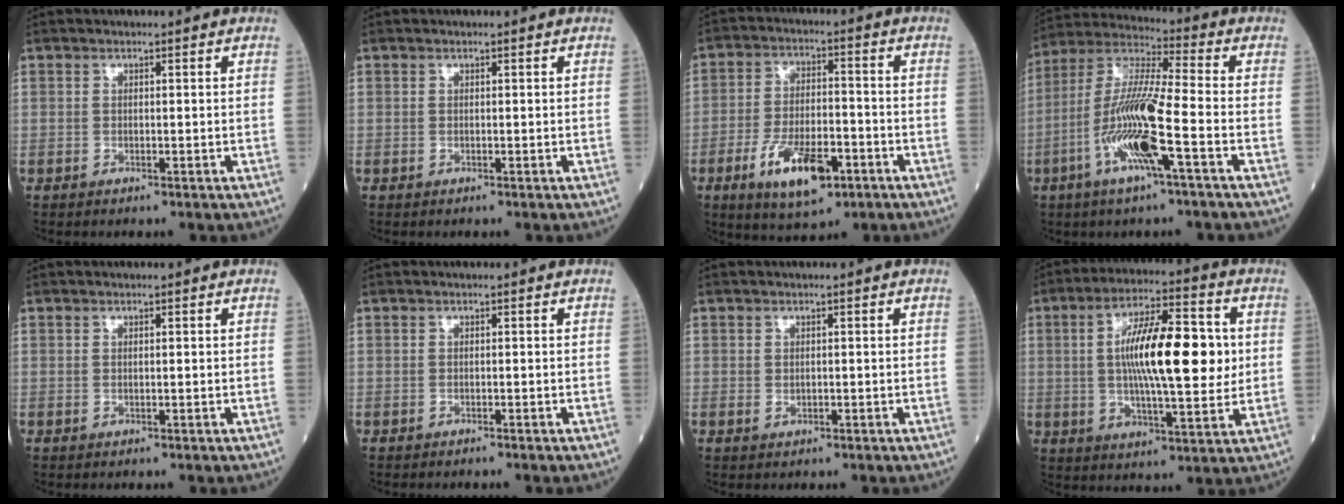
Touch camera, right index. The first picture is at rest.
{"total": 0.0}
{"total": 11.2, "force": [-5.3, 4.0, 9.1], "torque": [-0.171, -0.009, -0.084]}
{"total": 13.9, "force": [-4.6, 0.7, 13.1], "torque": [-0.270, -0.002, -0.093]}
{"total": 0.0}
{"total": 0.9, "force": [-0.8, -0.1, 0.4], "torque": [-0.001, 0.001, -0.012]}
{"total": 0.8, "force": [-0.1, 0.6, 0.5], "torque": [-0.010, -0.002, 0.002]}
{"total": 15.5, "force": [1.7, 3.5, 15.1], "torque": [-0.257, 0.016, 0.024]}